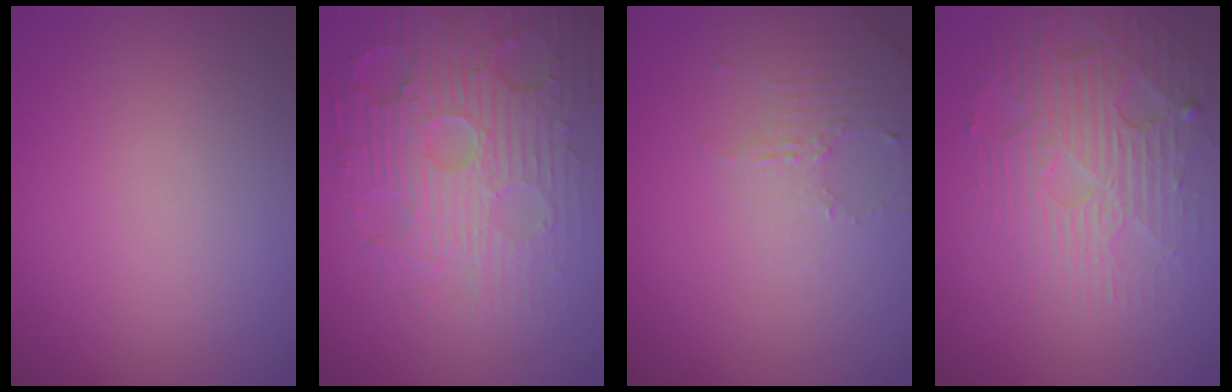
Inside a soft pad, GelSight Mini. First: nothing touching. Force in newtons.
{"total": 6.2, "press": 5.5, "slide": 2.8}
{"total": 2.6, "press": 2.5, "slide": 0.7}
{"total": 4.9, "press": 4.2, "slide": 2.5}